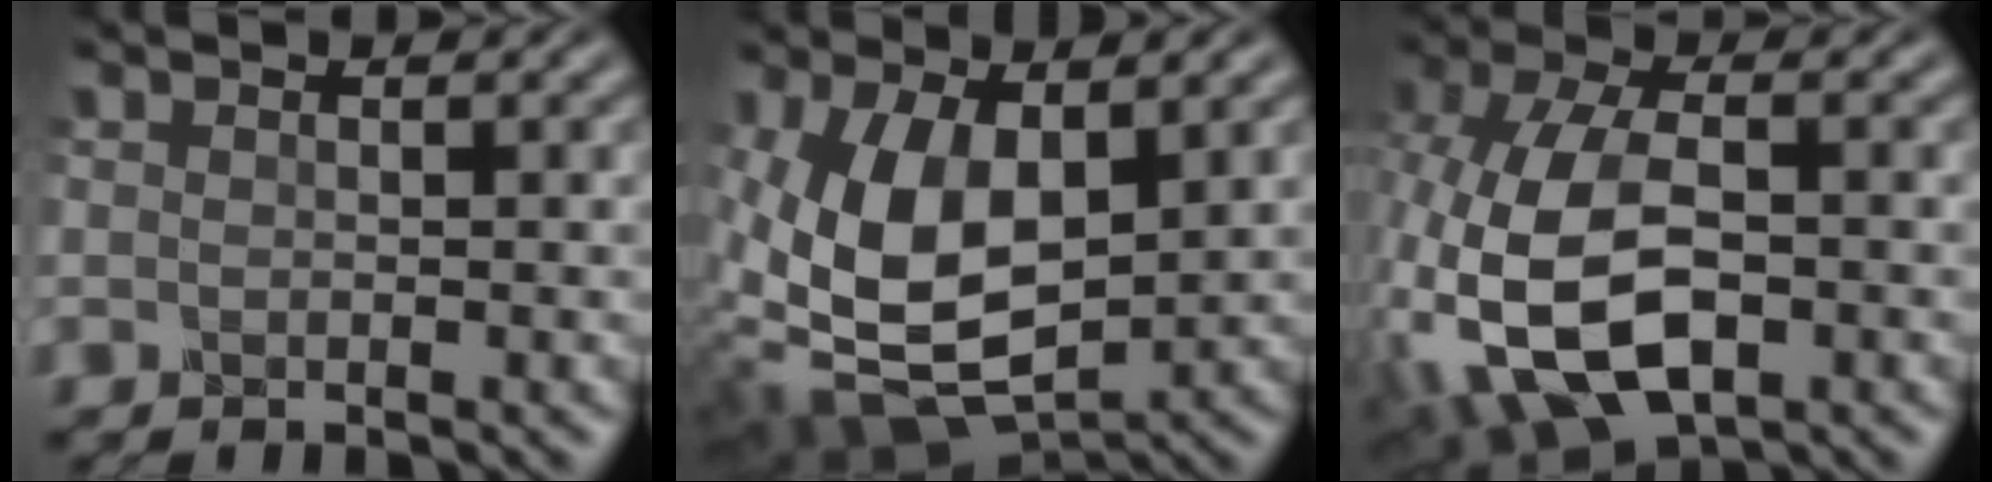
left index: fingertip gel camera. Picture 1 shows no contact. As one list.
[{"total": 9.7, "force": [0.8, 5.5, 7.9], "torque": [-0.199, -0.006, 0.021]}, {"total": 11.7, "force": [-2.5, 7.1, 9.0], "torque": [-0.221, -0.013, -0.040]}]